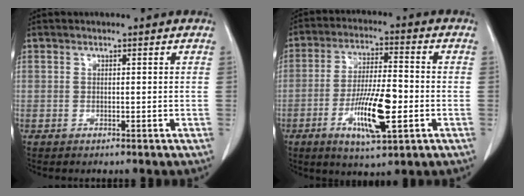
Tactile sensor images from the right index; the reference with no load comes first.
{"total": 11.3, "force": [-3.5, 2.1, 10.5], "torque": [-0.197, -0.007, -0.058]}